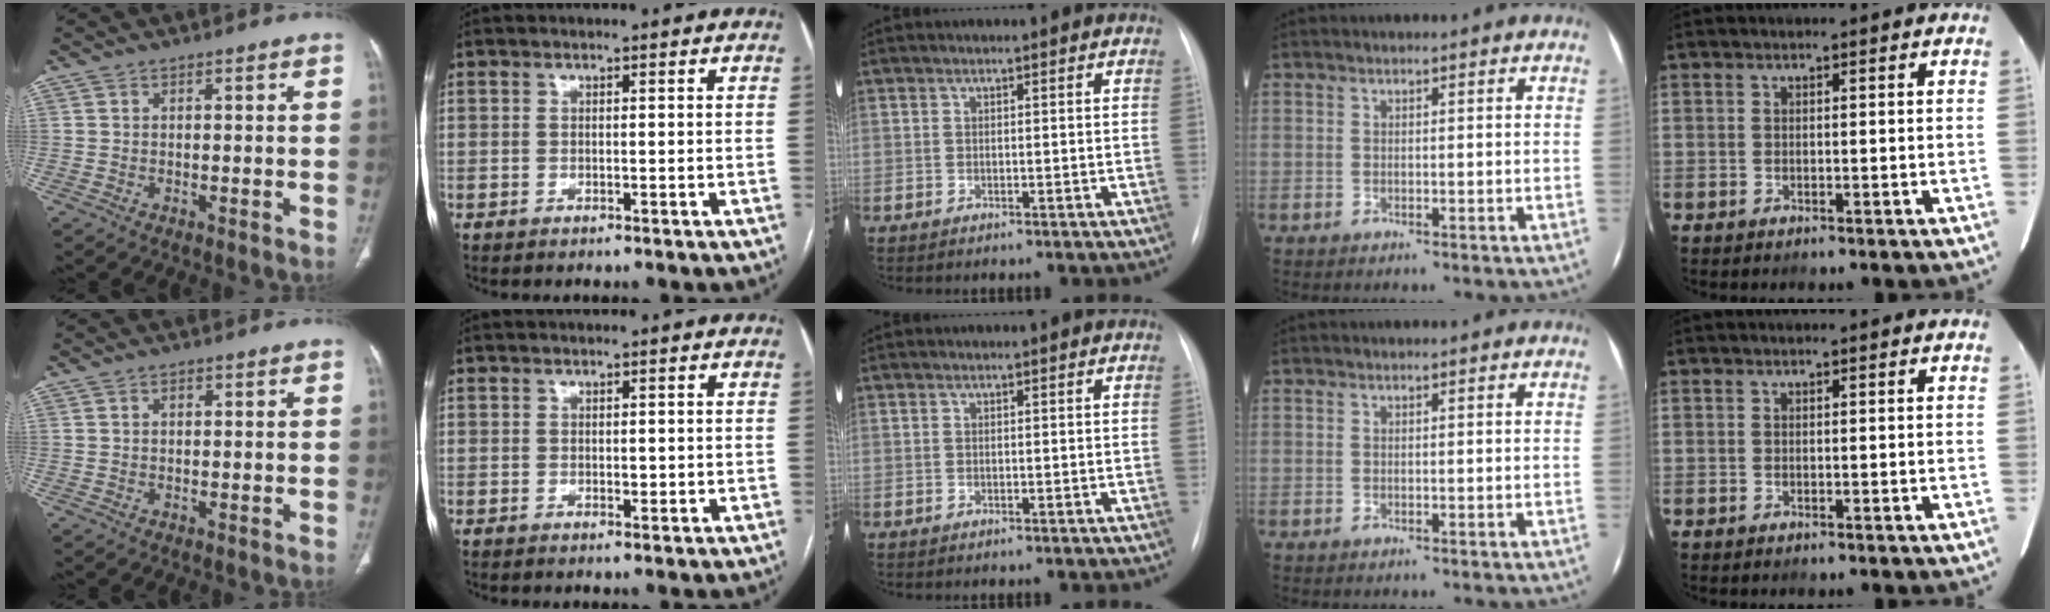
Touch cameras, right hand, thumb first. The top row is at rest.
{"thumb": {"total": 1.3, "force": [0.5, 0.8, 0.9], "torque": [-0.015, 0.002, 0.009]}, "index": {"total": 1.2, "force": [-0.1, 0.7, 1.1], "torque": [-0.015, -0.002, 0.001]}}